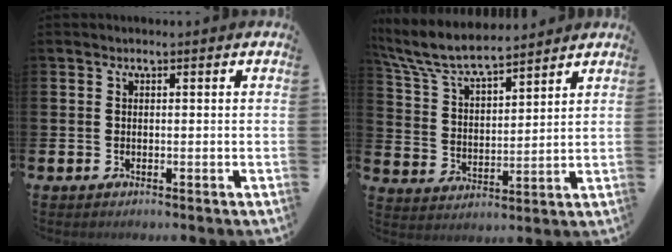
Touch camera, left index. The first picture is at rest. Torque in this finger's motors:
{"motor_torque": [1.12, -1.02, 0.83, 0.21]}